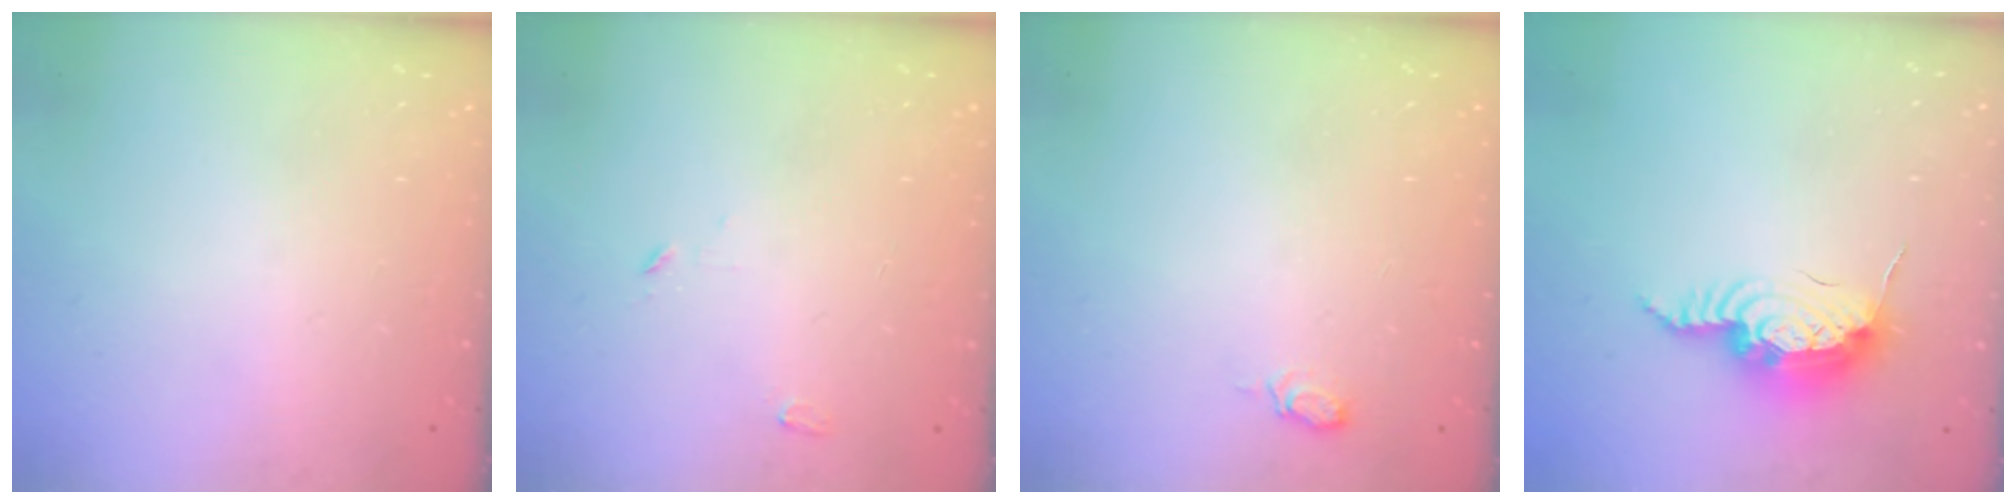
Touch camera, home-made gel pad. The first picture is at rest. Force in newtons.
{"total": 2.8, "press": 2.8, "slide": 0.2}
{"total": 6.5, "press": 6.3, "slide": 1.6}
{"total": 15.0, "press": 14.9, "slide": 0.9}